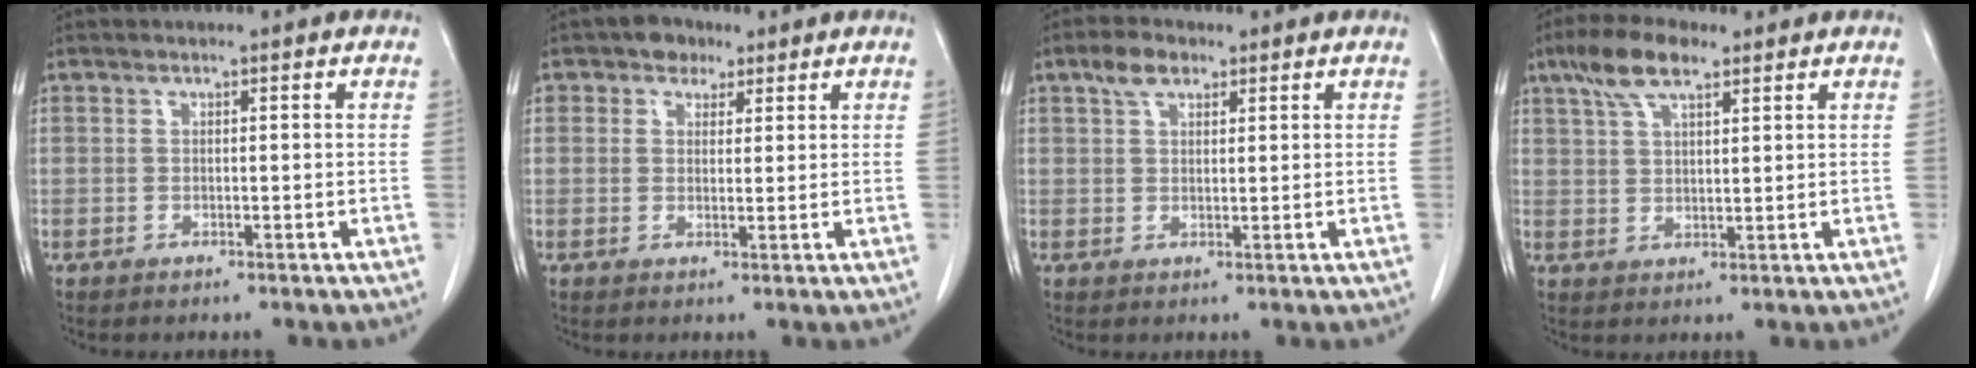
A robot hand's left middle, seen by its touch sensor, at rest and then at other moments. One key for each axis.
{"total": 3.4, "fx": 2.1, "fy": 2.4, "fz": 1.2, "tx": -0.021, "ty": 0.010, "tz": 0.034}
{"total": 3.6, "fx": 2.3, "fy": 1.9, "fz": 2.1, "tx": -0.043, "ty": 0.010, "tz": 0.045}
{"total": 7.3, "fx": 4.8, "fy": 2.2, "fz": 5.1, "tx": -0.107, "ty": 0.018, "tz": 0.092}